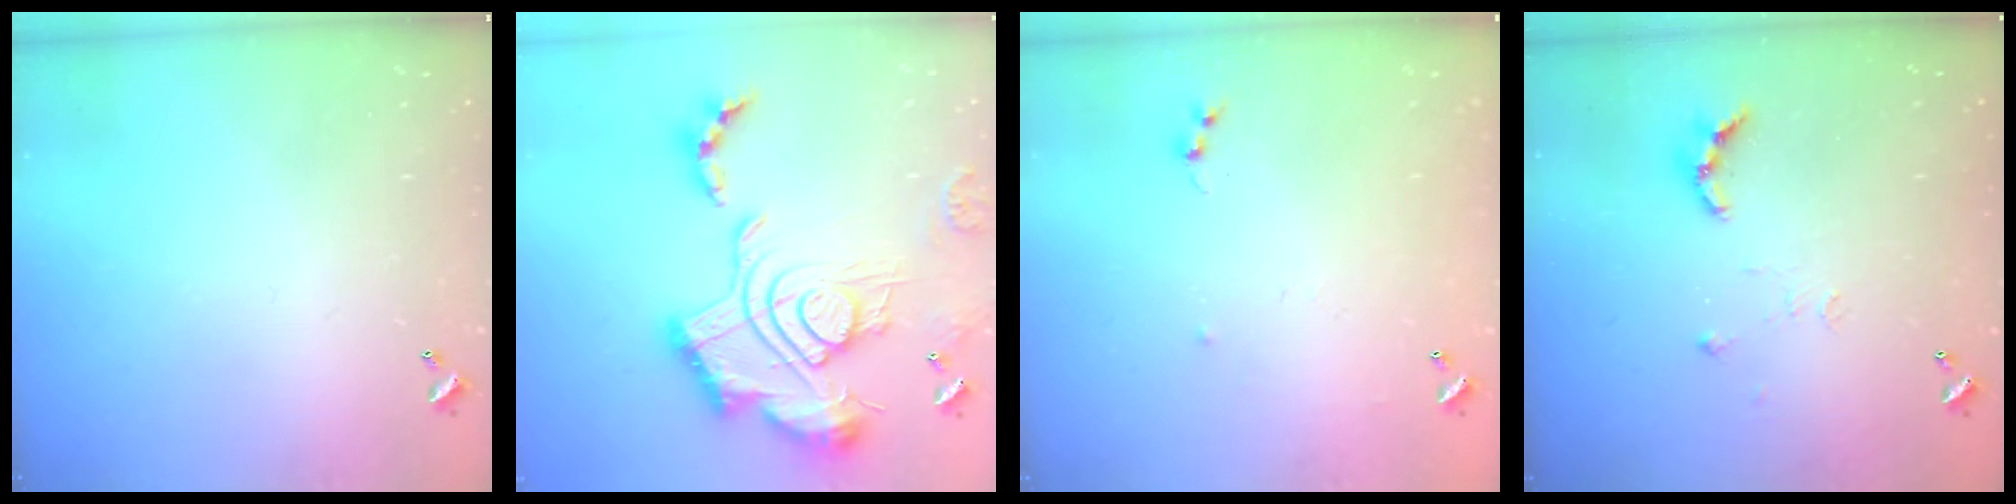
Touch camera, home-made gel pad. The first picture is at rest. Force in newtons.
{"total": 3.0, "press": 2.4, "slide": 1.8}
{"total": 5.8, "press": 5.7, "slide": 0.8}
{"total": 7.7, "press": 7.6, "slide": 0.6}